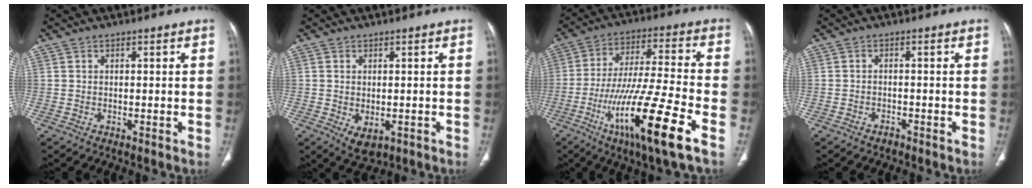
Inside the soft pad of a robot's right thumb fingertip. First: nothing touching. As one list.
[{"total": 4.0, "force": [-1.1, 2.5, 2.9], "torque": [-0.043, -0.005, -0.003]}, {"total": 20.6, "force": [-9.0, 3.0, 18.3], "torque": [-0.362, 0.010, -0.152]}, {"total": 1.3, "force": [-1.1, 0.7, 0.3], "torque": [-0.007, 0.006, -0.018]}]